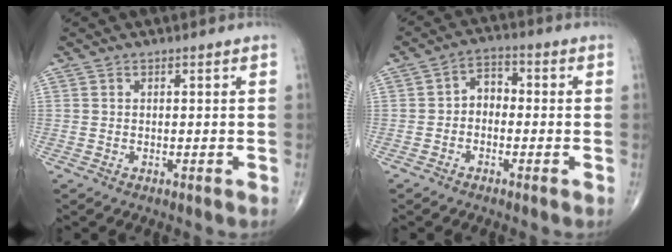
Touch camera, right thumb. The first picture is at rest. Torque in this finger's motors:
{"motor_torque": [-0.42, 0.51, 0.08, -0.05, 0.06]}